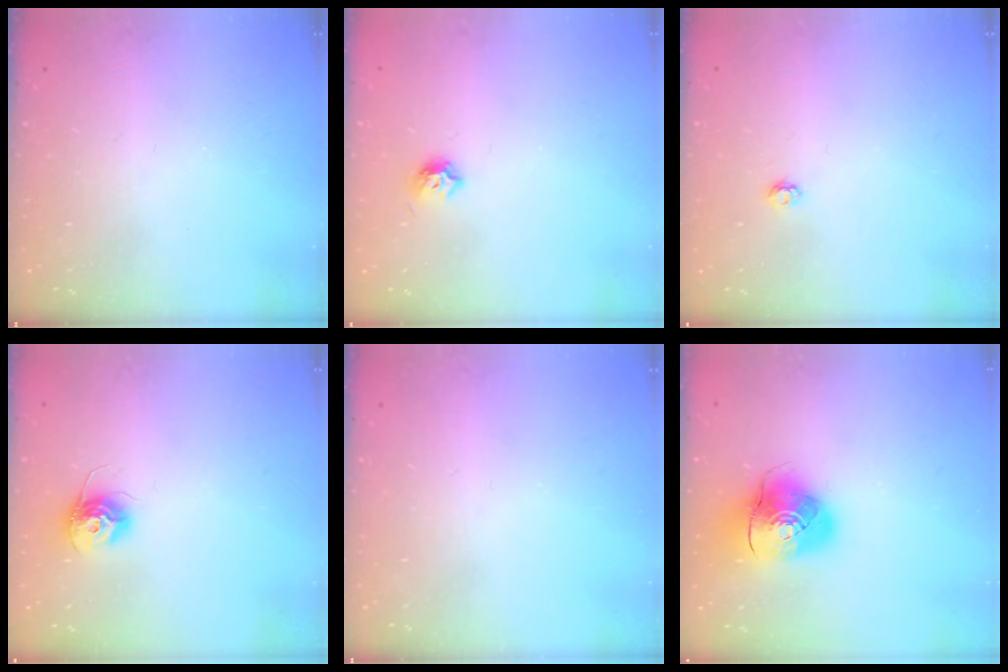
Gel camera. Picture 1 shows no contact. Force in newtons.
{"total": 5.9, "press": 5.9, "slide": 0.8}
{"total": 2.9, "press": 2.9, "slide": 0.4}
{"total": 10.8, "press": 10.7, "slide": 0.6}
{"total": 0.0}
{"total": 10.9, "press": 10.7, "slide": 1.8}